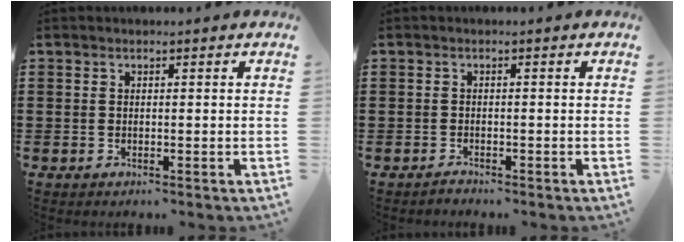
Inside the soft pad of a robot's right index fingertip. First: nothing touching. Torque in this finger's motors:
{"motor_torque": [-1.76, 0.38, -1.05, -0.21]}